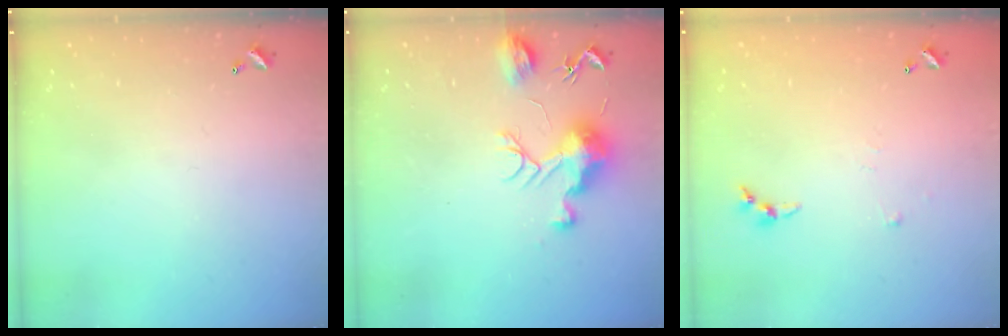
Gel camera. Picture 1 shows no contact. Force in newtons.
{"total": 10.6, "press": 10.6, "slide": 0.7}
{"total": 3.0, "press": 2.9, "slide": 0.4}